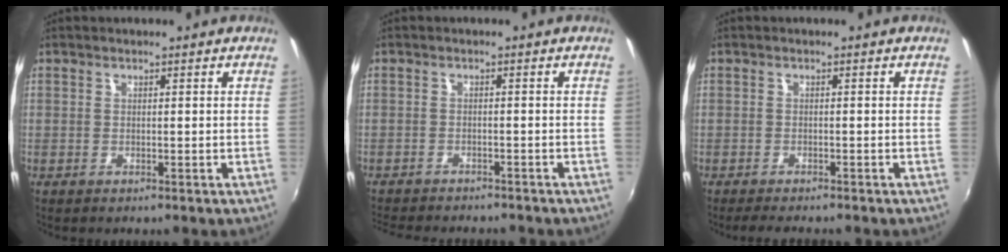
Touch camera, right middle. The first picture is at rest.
{"total": 8.4, "force": [-7.7, 1.9, 2.9], "torque": [-0.075, -0.020, -0.116]}
{"total": 4.1, "force": [-3.6, 0.8, 1.8], "torque": [-0.041, -0.015, -0.059]}